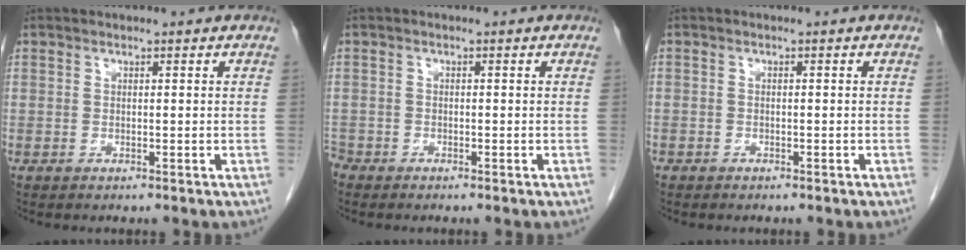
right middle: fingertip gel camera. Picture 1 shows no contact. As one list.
[{"total": 1.9, "force": [-1.7, 0.9, 0.2], "torque": [-0.007, -0.001, -0.031]}, {"total": 0.8, "force": [-0.6, 0.5, 0.1], "torque": [-0.007, 0.001, -0.012]}]